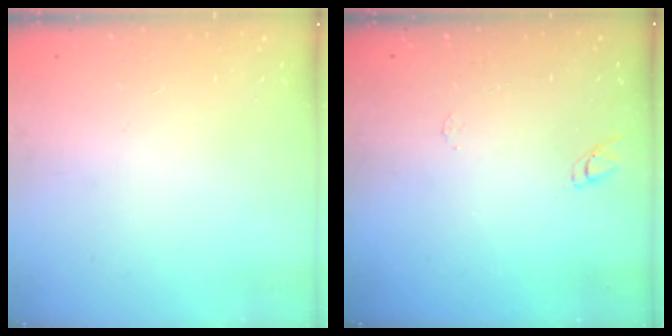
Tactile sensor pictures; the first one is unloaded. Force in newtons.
{"total": 5.0, "press": 5.0, "slide": 0.5}